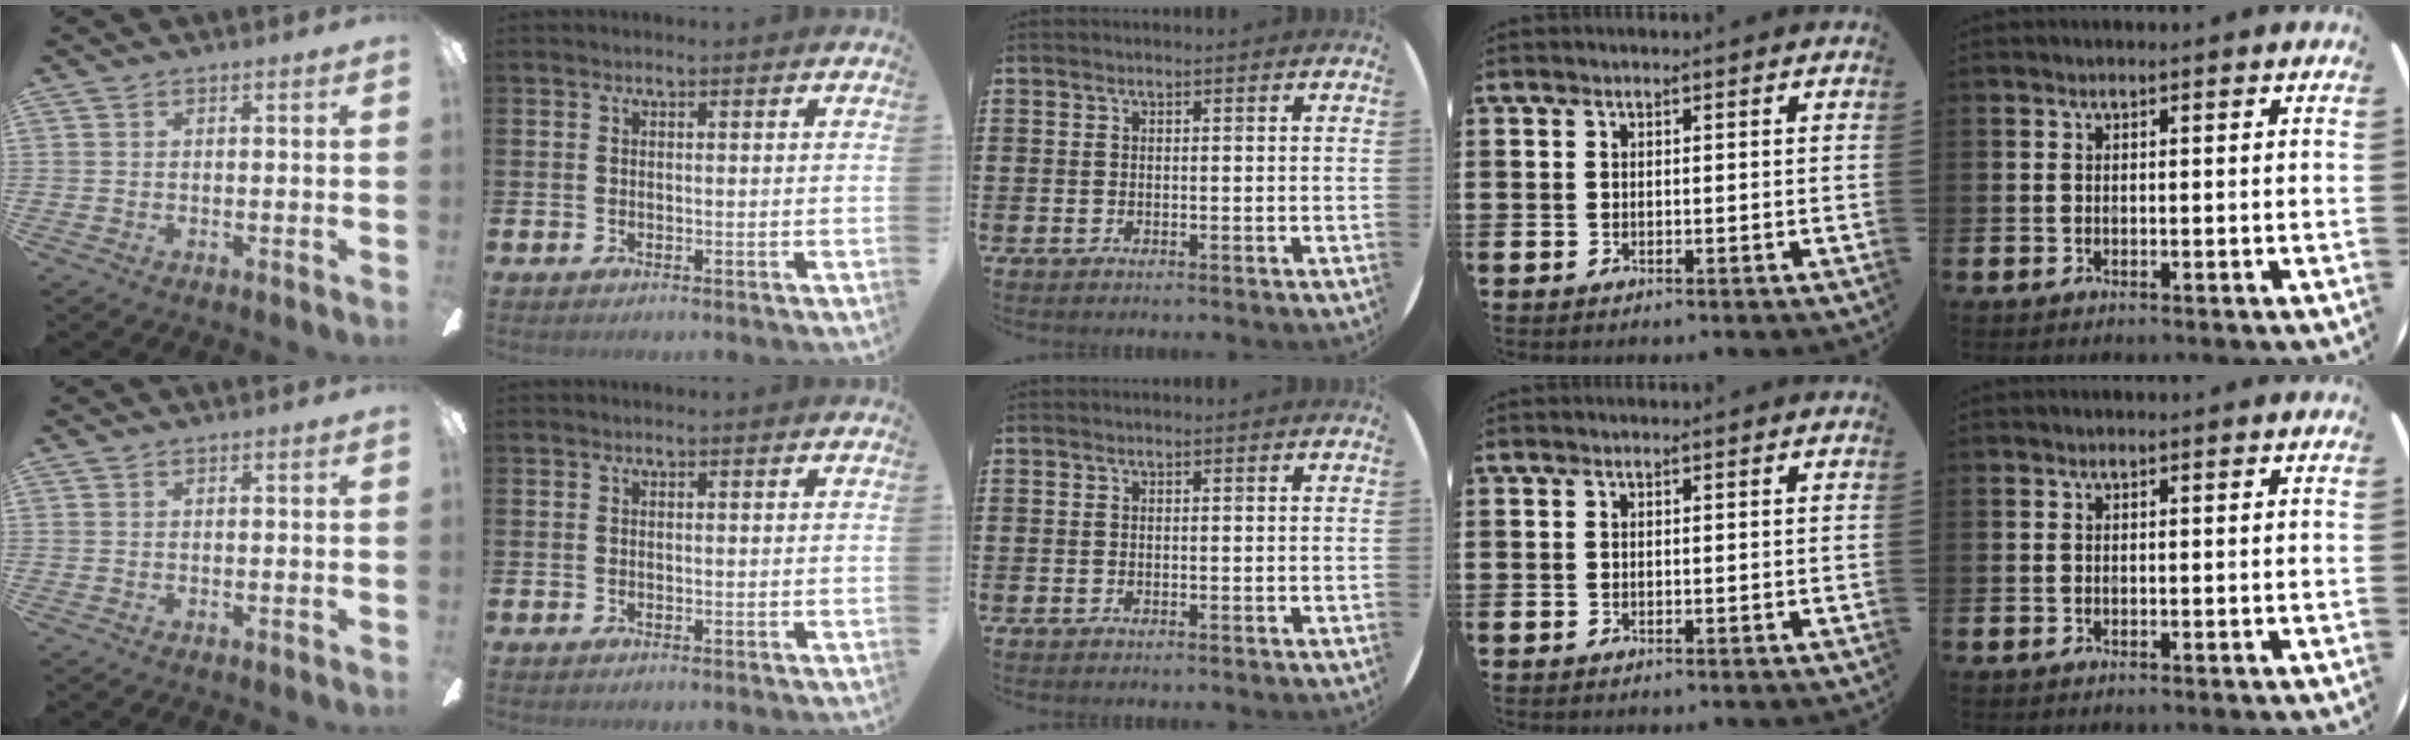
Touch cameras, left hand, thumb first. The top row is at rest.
{}